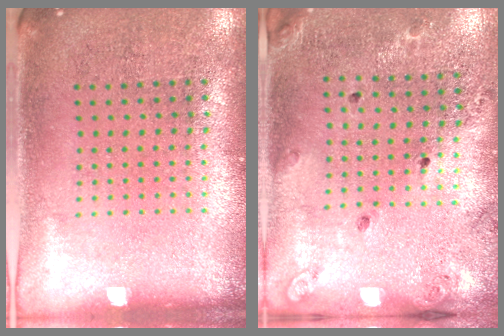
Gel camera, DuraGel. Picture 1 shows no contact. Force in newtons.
{"total": 1.3, "press": 1.2, "slide": 0.6}